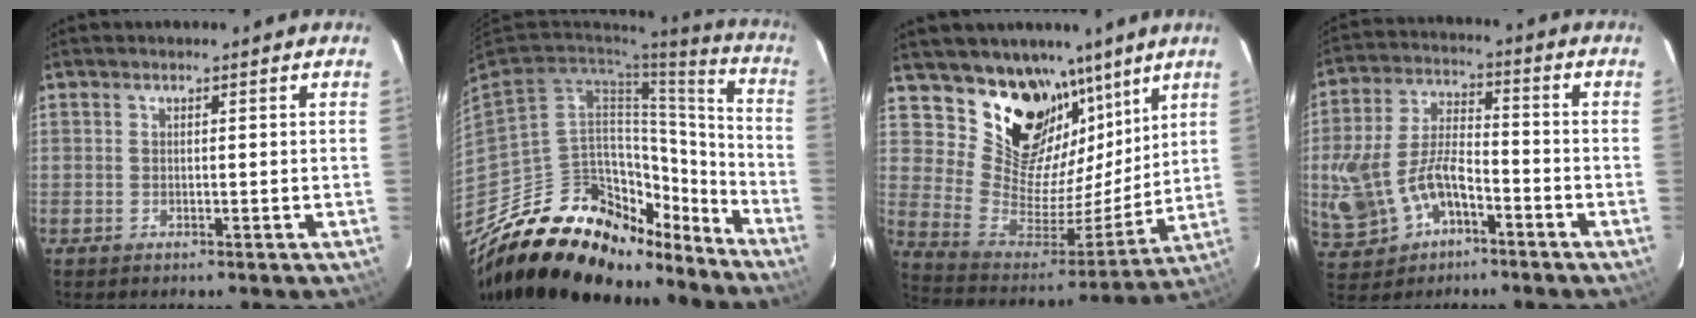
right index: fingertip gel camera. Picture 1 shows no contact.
{"total": 31.5, "force": [-23.7, 15.1, 14.2], "torque": [-0.257, 0.049, -0.349]}
{"total": 19.7, "force": [13.4, 11.8, 8.1], "torque": [-0.156, -0.018, 0.255]}
{"total": 14.1, "force": [-5.2, 8.4, 10.0], "torque": [-0.226, 0.008, -0.080]}